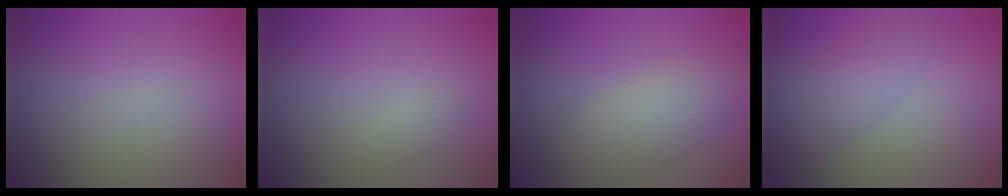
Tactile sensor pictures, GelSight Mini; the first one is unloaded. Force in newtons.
{"total": 0.7, "press": 0.7, "slide": 0.1}
{"total": 3.9, "press": 3.9, "slide": 0.0}
{"total": 2.8, "press": 2.8, "slide": 0.1}